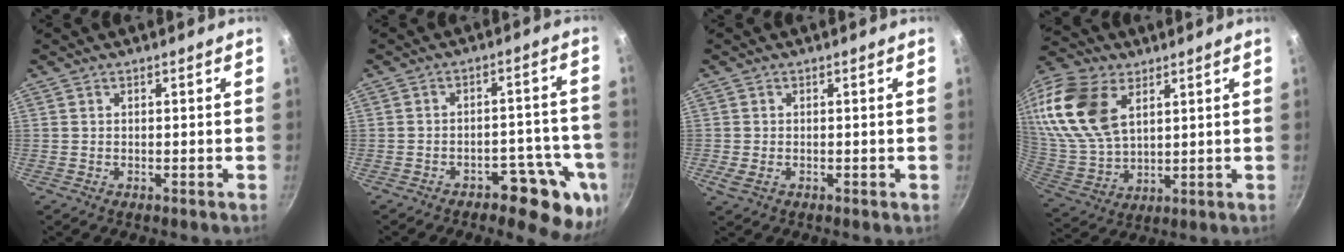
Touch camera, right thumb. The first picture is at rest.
{"total": 11.4, "force": [-5.6, 5.8, 8.1], "torque": [-0.044, 0.044, -0.068]}
{"total": 2.2, "force": [-0.6, 1.4, 1.7], "torque": [-0.022, -0.004, -0.010]}
{"total": 20.5, "force": [8.1, 12.6, 14.0], "torque": [-0.289, -0.019, 0.163]}